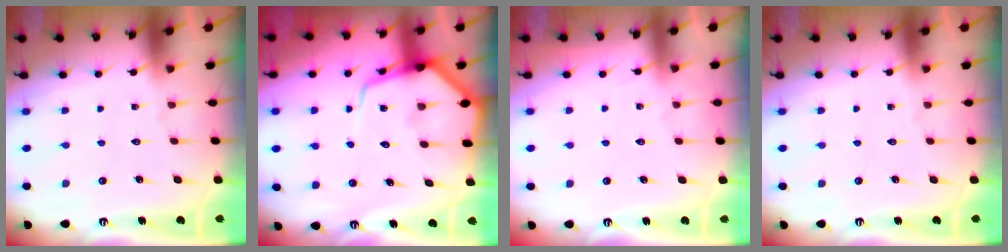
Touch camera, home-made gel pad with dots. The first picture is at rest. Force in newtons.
{"total": 9.5, "press": 9.5, "slide": 1.0}
{"total": 3.1, "press": 3.1, "slide": 0.4}
{"total": 0.0}